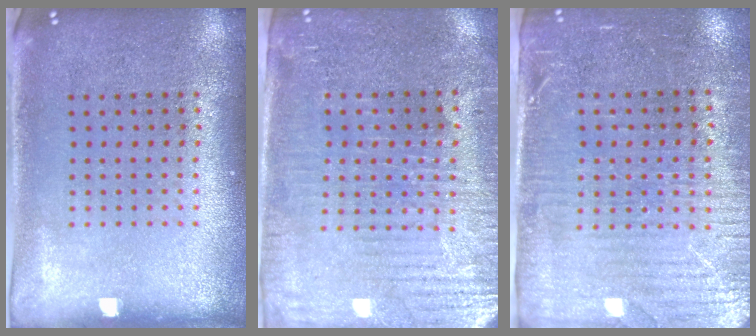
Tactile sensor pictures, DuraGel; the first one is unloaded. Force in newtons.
{"total": 3.7, "press": 3.4, "slide": 1.5}
{"total": 3.6, "press": 3.1, "slide": 1.7}